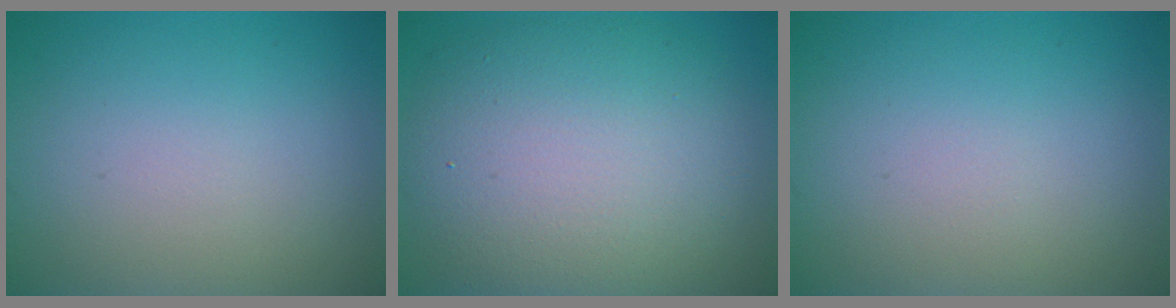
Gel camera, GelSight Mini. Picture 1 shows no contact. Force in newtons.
{"total": 10.7, "press": 10.7, "slide": 0.8}
{"total": 0.0}